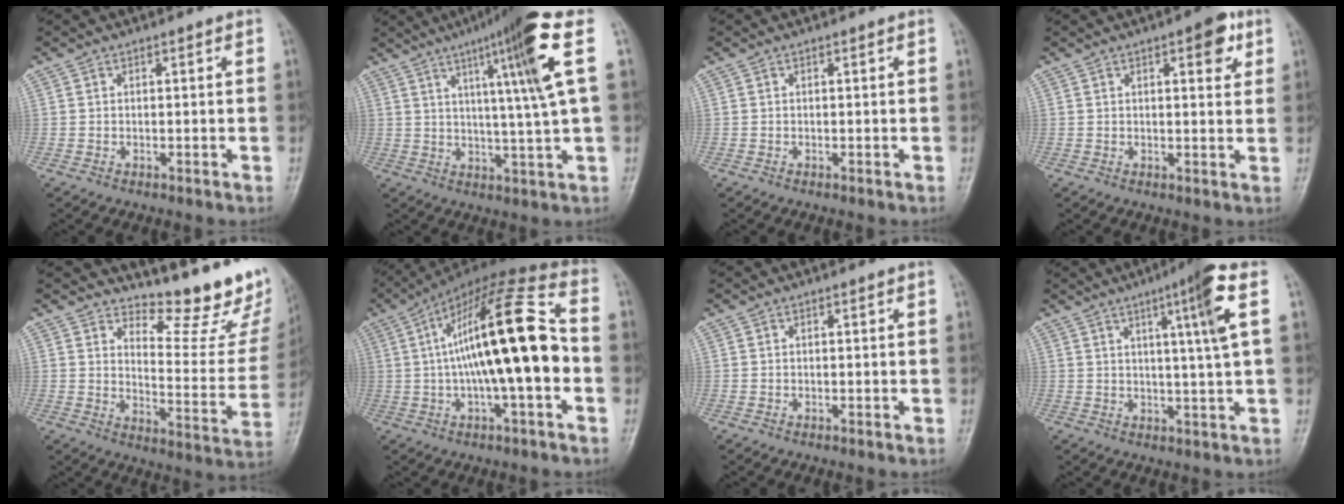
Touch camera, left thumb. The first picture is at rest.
{"total": 14.6, "force": [5.1, -0.6, 13.7], "torque": [-0.214, -0.010, 0.078]}
{"total": 0.0}
{"total": 5.1, "force": [2.4, 1.9, 4.0], "torque": [-0.039, -0.007, 0.026]}
{"total": 16.0, "force": [13.8, 4.1, 7.1], "torque": [-0.057, -0.143, 0.173]}
{"total": 22.4, "force": [-0.4, 6.0, 21.6], "torque": [-0.367, 0.044, -0.012]}
{"total": 0.0}
{"total": 9.0, "force": [3.0, -0.8, 8.5], "torque": [-0.136, -0.006, 0.046]}